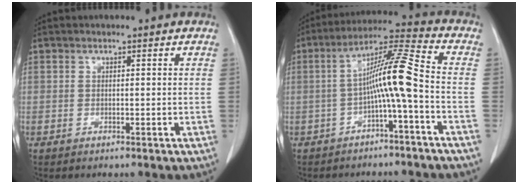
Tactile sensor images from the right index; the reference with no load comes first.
{"total": 9.2, "force": [-2.1, -0.8, 8.9], "torque": [-0.155, 0.024, -0.041]}